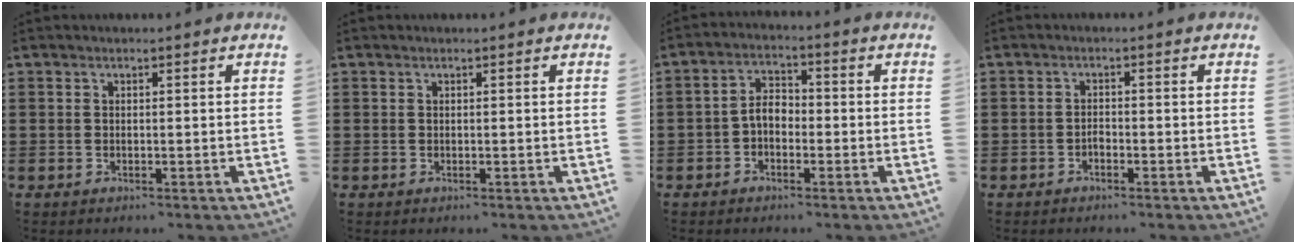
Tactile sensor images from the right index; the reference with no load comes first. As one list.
[{"total": 0.0}, {"total": 3.7, "force": [-1.3, 2.3, 2.7], "torque": [-0.066, 0.005, -0.031]}, {"total": 1.1, "force": [-0.9, 0.5, 0.4], "torque": [-0.012, -0.001, -0.017]}]